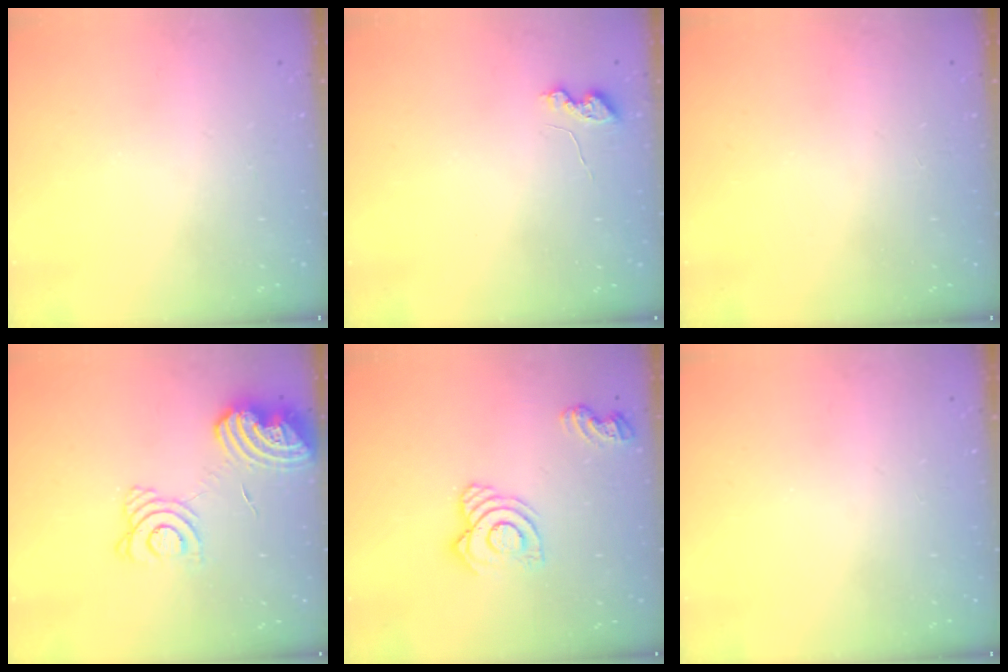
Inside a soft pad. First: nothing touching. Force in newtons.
{"total": 3.6, "press": 3.6, "slide": 0.4}
{"total": 0.0}
{"total": 14.4, "press": 14.3, "slide": 1.8}
{"total": 12.2, "press": 12.1, "slide": 1.5}
{"total": 0.0}